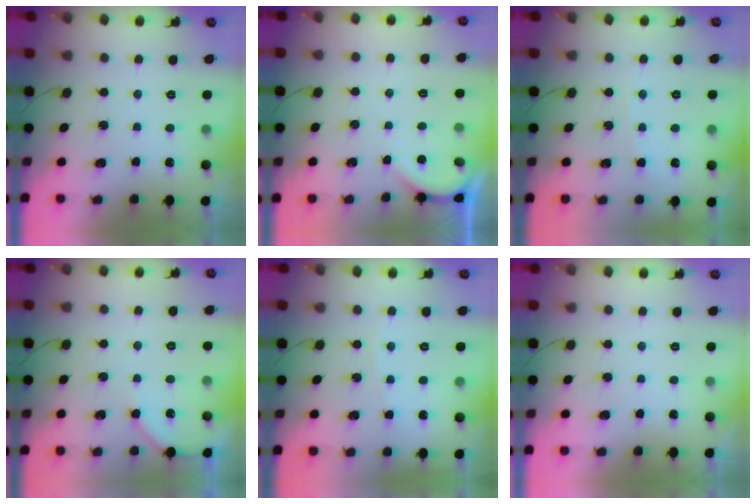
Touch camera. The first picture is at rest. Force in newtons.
{"total": 1.6, "press": 1.6, "slide": 0.1}
{"total": 2.3, "press": 2.3, "slide": 0.3}
{"total": 4.9, "press": 4.8, "slide": 0.7}
{"total": 2.6, "press": 2.6, "slide": 0.2}
{"total": 0.0}